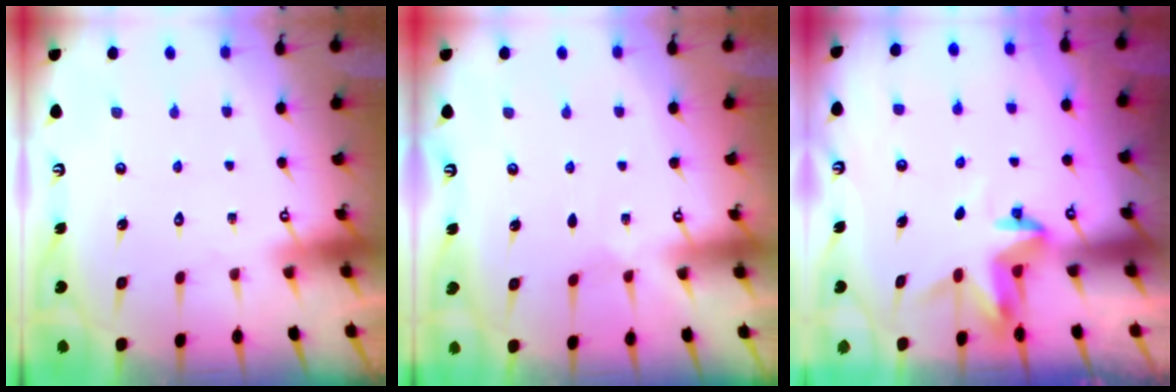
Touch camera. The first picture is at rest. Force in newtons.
{"total": 1.1, "press": 1.0, "slide": 0.2}
{"total": 3.9, "press": 3.9, "slide": 0.3}